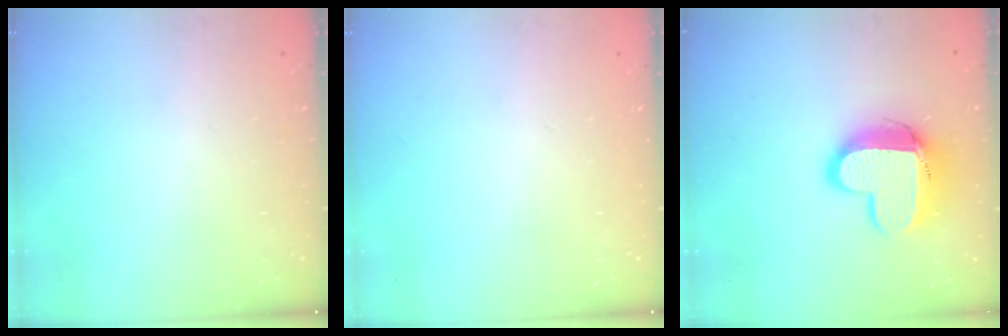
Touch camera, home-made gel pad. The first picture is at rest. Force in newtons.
{"total": 0.0}
{"total": 14.3, "press": 14.3, "slide": 1.2}